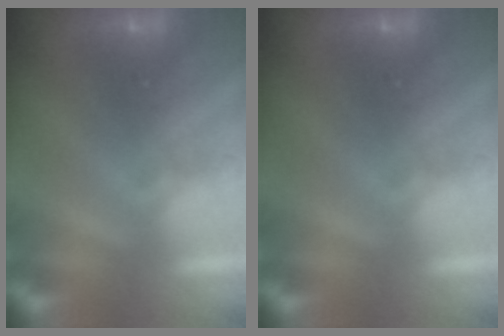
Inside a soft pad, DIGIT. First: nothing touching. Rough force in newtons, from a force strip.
{"total": 0.0}